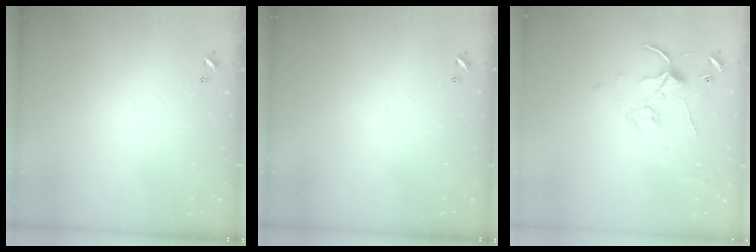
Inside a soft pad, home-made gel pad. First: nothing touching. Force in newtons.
{"total": 0.0}
{"total": 1.5, "press": 1.5, "slide": 0.3}